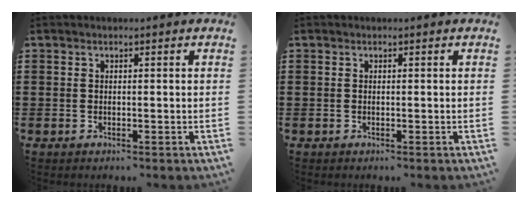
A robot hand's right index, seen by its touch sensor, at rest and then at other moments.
{"total": 0.0}